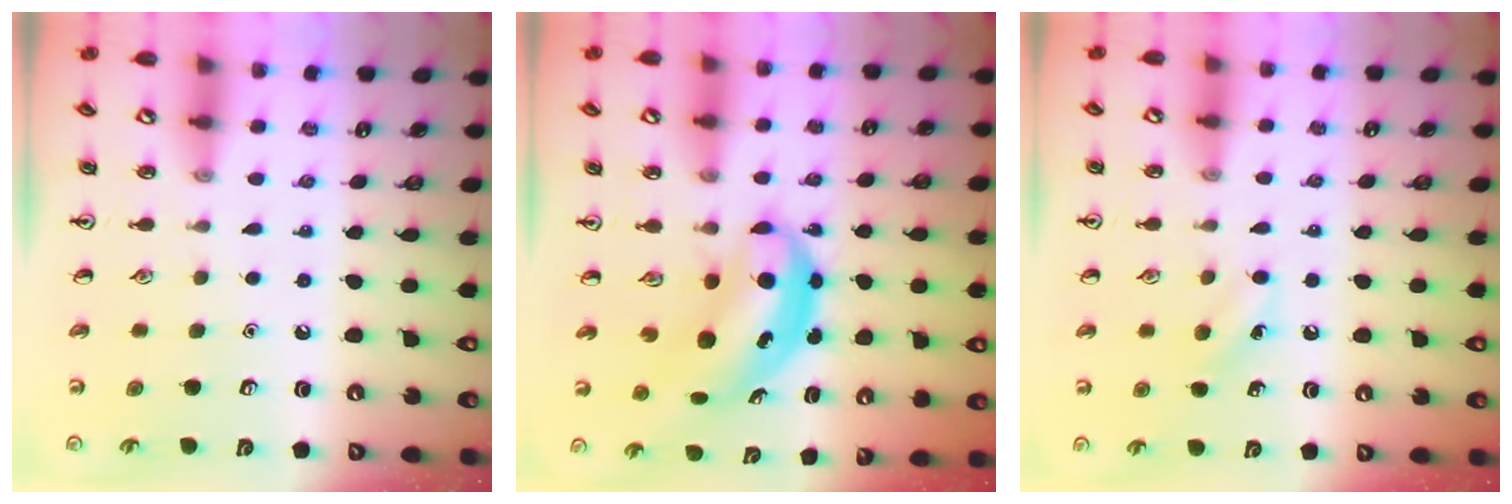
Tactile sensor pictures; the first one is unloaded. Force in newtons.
{"total": 5.2, "press": 5.1, "slide": 1.3}
{"total": 5.8, "press": 5.5, "slide": 1.9}